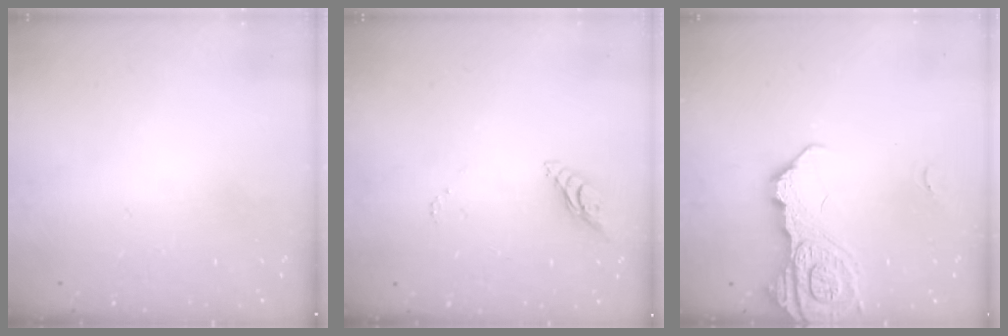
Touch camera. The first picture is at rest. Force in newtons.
{"total": 5.4, "press": 5.4, "slide": 0.4}
{"total": 16.0, "press": 15.9, "slide": 1.9}